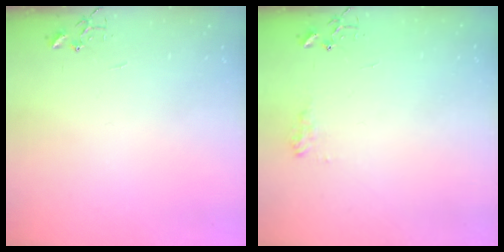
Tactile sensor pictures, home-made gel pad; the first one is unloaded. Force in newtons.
{"total": 7.8, "press": 7.8, "slide": 0.7}